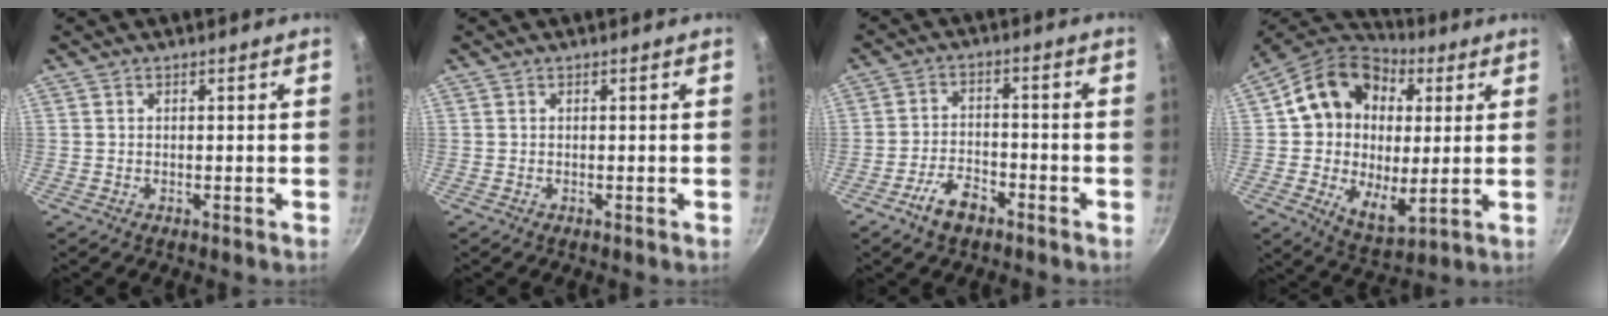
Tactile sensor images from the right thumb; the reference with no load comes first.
{"total": 0.0}
{"total": 6.6, "force": [-4.1, 3.2, 4.0], "torque": [-0.064, 0.031, -0.076]}
{"total": 20.6, "force": [5.3, 14.6, 13.5], "torque": [-0.206, -0.013, 0.082]}